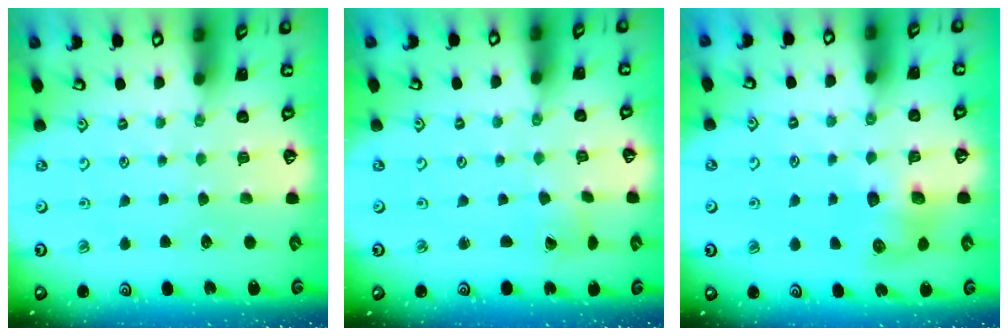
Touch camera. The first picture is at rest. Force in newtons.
{"total": 2.3, "press": 2.3, "slide": 0.2}
{"total": 7.4, "press": 7.4, "slide": 0.3}